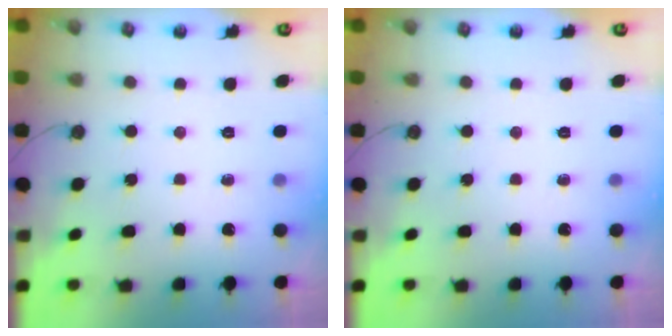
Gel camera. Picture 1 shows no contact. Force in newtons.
{"total": 0.0}